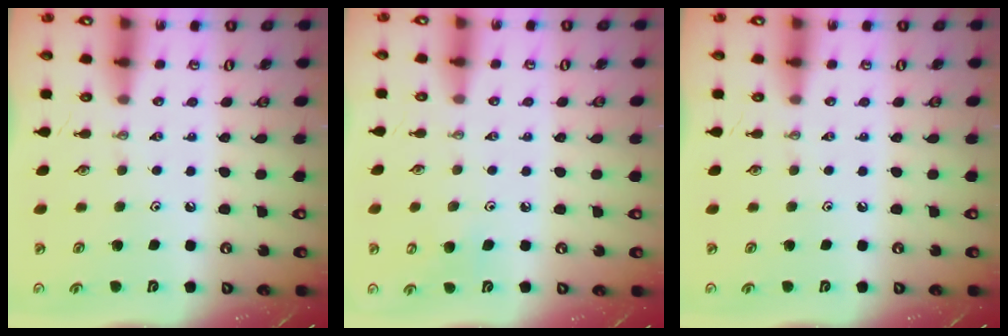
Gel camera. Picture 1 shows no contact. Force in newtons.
{"total": 6.7, "press": 6.4, "slide": 1.9}
{"total": 0.0}